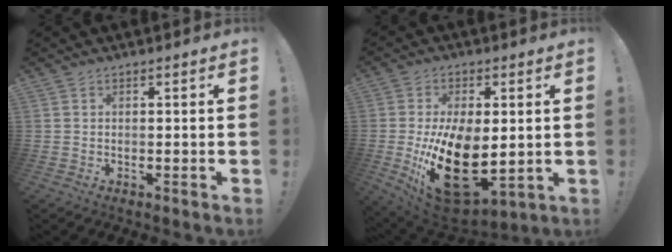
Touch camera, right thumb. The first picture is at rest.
{"total": 22.0, "force": [-2.0, 12.7, 17.8], "torque": [-0.312, -0.012, -0.015]}